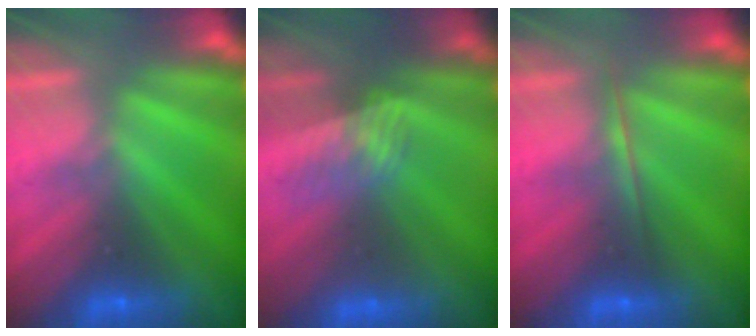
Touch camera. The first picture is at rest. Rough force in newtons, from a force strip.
{"total": 3.4}
{"total": 1.7}